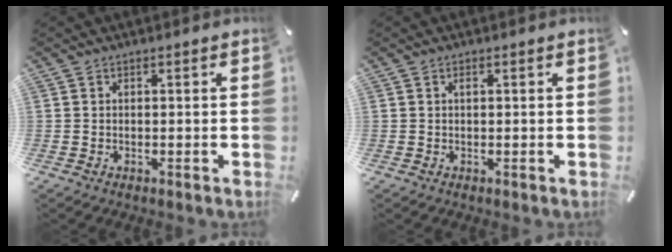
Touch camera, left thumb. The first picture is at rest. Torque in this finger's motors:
{"motor_torque": [0.00, 0.24, 0.01, 0.01, 0.05]}